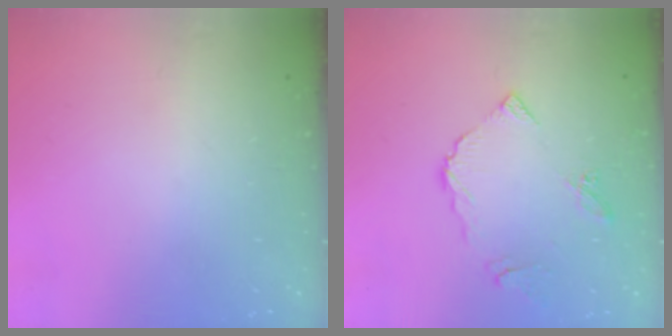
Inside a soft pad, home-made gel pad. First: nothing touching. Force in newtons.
{"total": 7.5, "press": 7.5, "slide": 0.8}